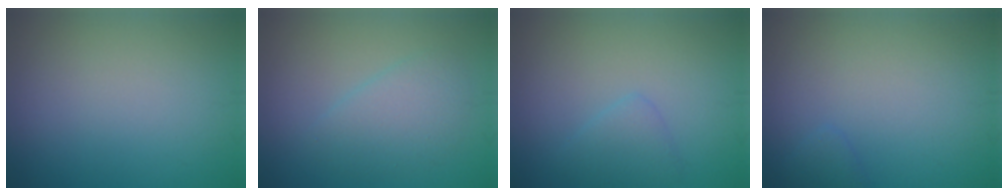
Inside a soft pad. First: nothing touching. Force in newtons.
{"total": 2.9, "press": 2.9, "slide": 0.2}
{"total": 1.8, "press": 1.8, "slide": 0.2}
{"total": 0.9, "press": 0.9, "slide": 0.1}